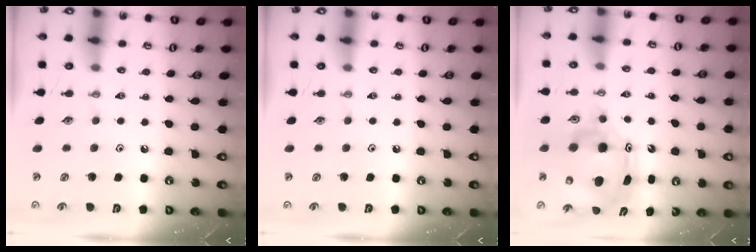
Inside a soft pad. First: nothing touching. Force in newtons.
{"total": 0.0}
{"total": 11.9, "press": 11.8, "slide": 0.9}